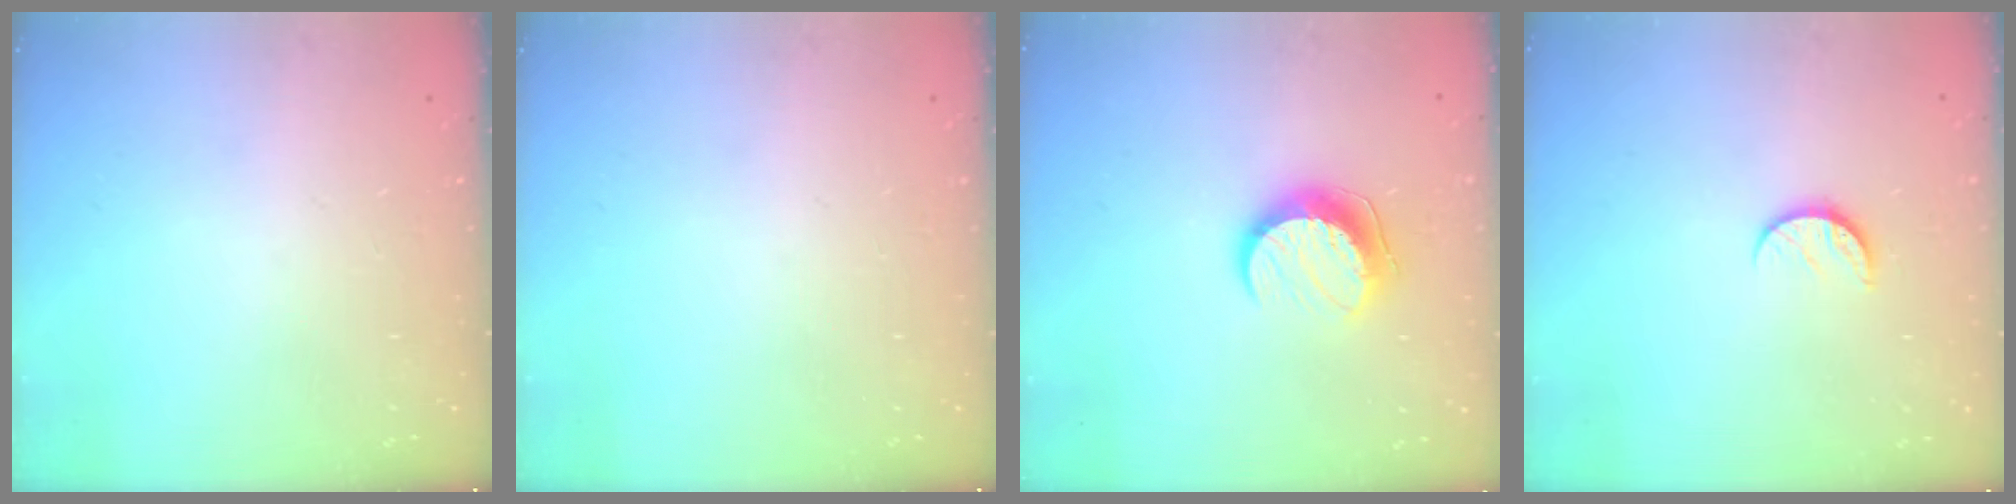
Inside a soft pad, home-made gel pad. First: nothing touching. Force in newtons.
{"total": 0.0}
{"total": 10.3, "press": 10.3, "slide": 0.3}
{"total": 6.4, "press": 6.3, "slide": 0.6}